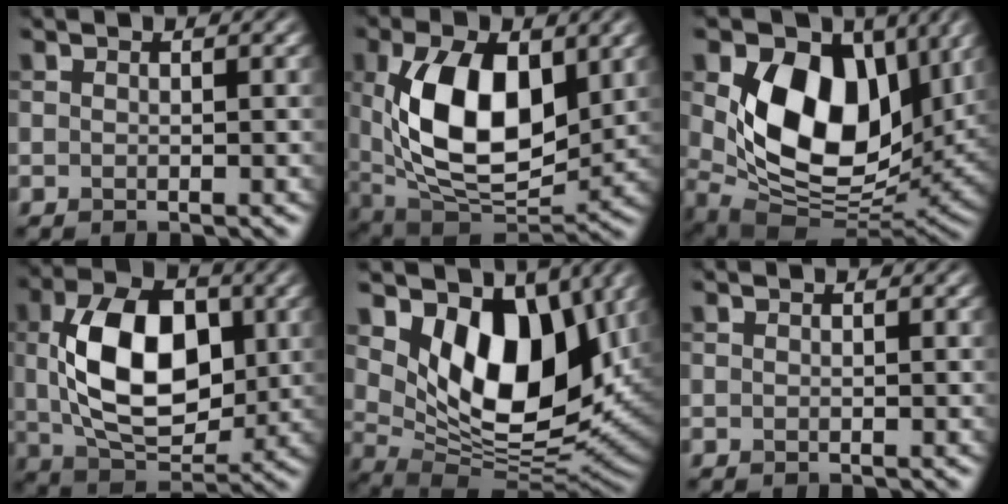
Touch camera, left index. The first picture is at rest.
{"total": 11.8, "force": [1.9, 6.4, 9.7], "torque": [-0.173, -0.006, 0.032]}
{"total": 13.4, "force": [3.2, 9.0, 9.5], "torque": [-0.156, -0.015, 0.058]}
{"total": 10.7, "force": [0.9, 6.4, 8.5], "torque": [-0.156, 0.005, 0.016]}
{"total": 11.0, "force": [3.8, 6.5, 8.1], "torque": [-0.128, -0.025, 0.068]}
{"total": 0.0}